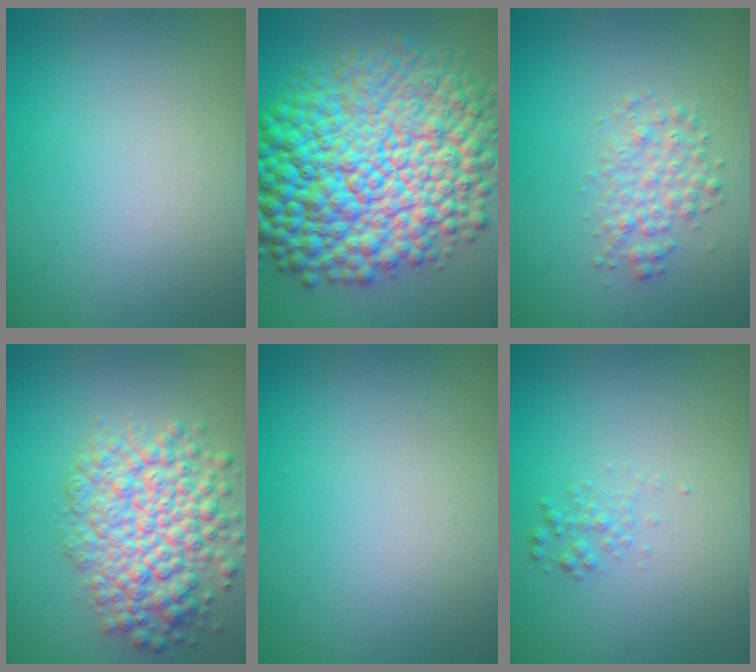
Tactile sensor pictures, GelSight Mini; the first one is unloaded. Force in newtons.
{"total": 17.2, "press": 17.2, "slide": 0.0}
{"total": 2.5, "press": 2.5, "slide": 0.1}
{"total": 7.1, "press": 7.1, "slide": 0.3}
{"total": 0.0}
{"total": 1.0, "press": 1.0, "slide": 0.0}